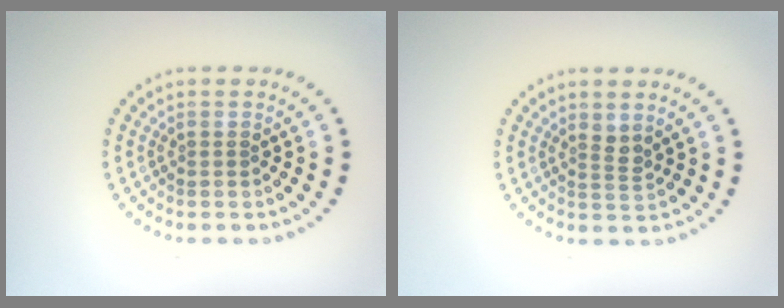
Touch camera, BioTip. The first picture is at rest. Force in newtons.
{"total": 1.2, "press": 0.9, "slide": 0.8}